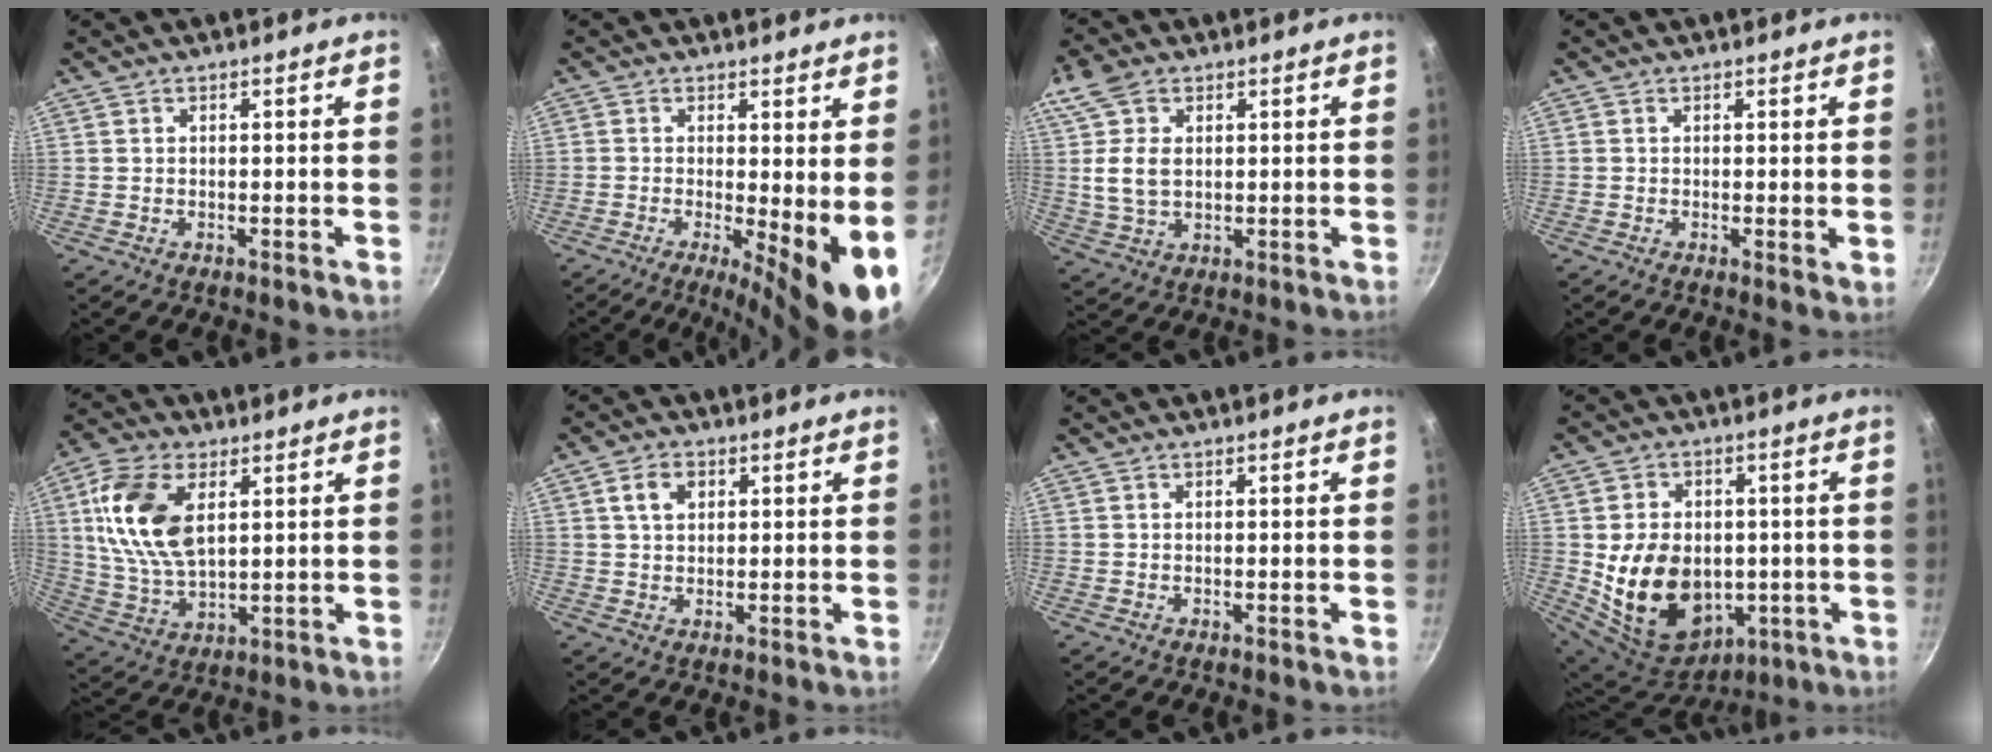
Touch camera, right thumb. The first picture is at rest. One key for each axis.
{"total": 9.1, "fx": -0.8, "fy": 2.0, "fz": 8.8, "tx": -0.124, "ty": -0.016, "tz": -0.014}
{"total": 8.6, "fx": 2.0, "fy": 5.5, "fz": 6.3, "tx": -0.121, "ty": -0.002, "tz": 0.036}
{"total": 1.2, "fx": 0.3, "fy": 0.3, "fz": 1.1, "tx": -0.016, "ty": -0.006, "tz": 0.002}
{"total": 15.4, "fx": 4.4, "fy": 8.7, "fz": 11.9, "tx": -0.222, "ty": -0.009, "tz": 0.089}
{"total": 4.4, "fx": 1.5, "fy": 3.1, "fz": 2.7, "tx": -0.036, "ty": 0.002, "tz": 0.025}
{"total": 0.0}
{"total": 19.0, "fx": -1.6, "fy": 14.3, "fz": 12.4, "tx": -0.202, "ty": -0.003, "tz": -0.002}